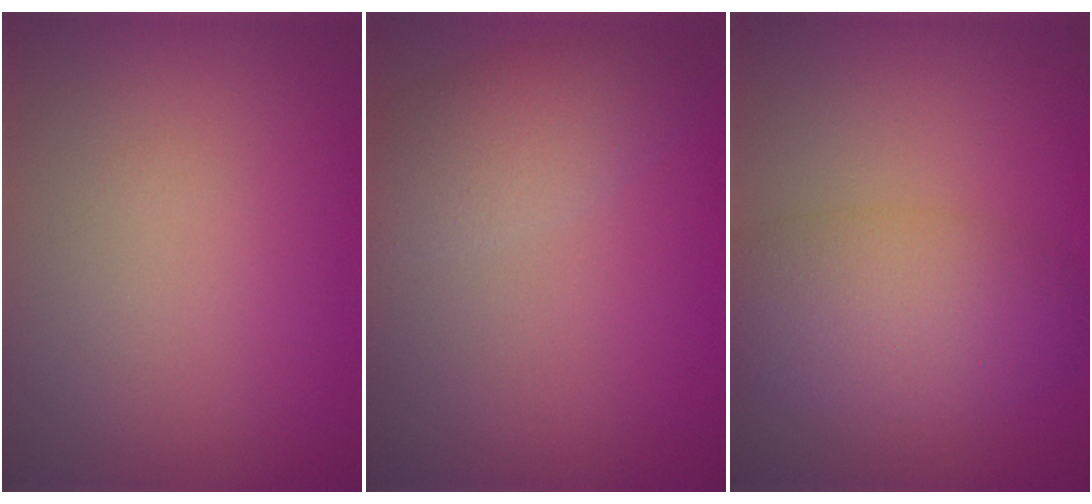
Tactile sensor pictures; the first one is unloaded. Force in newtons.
{"total": 3.3, "press": 3.3, "slide": 0.2}
{"total": 5.7, "press": 5.7, "slide": 0.2}